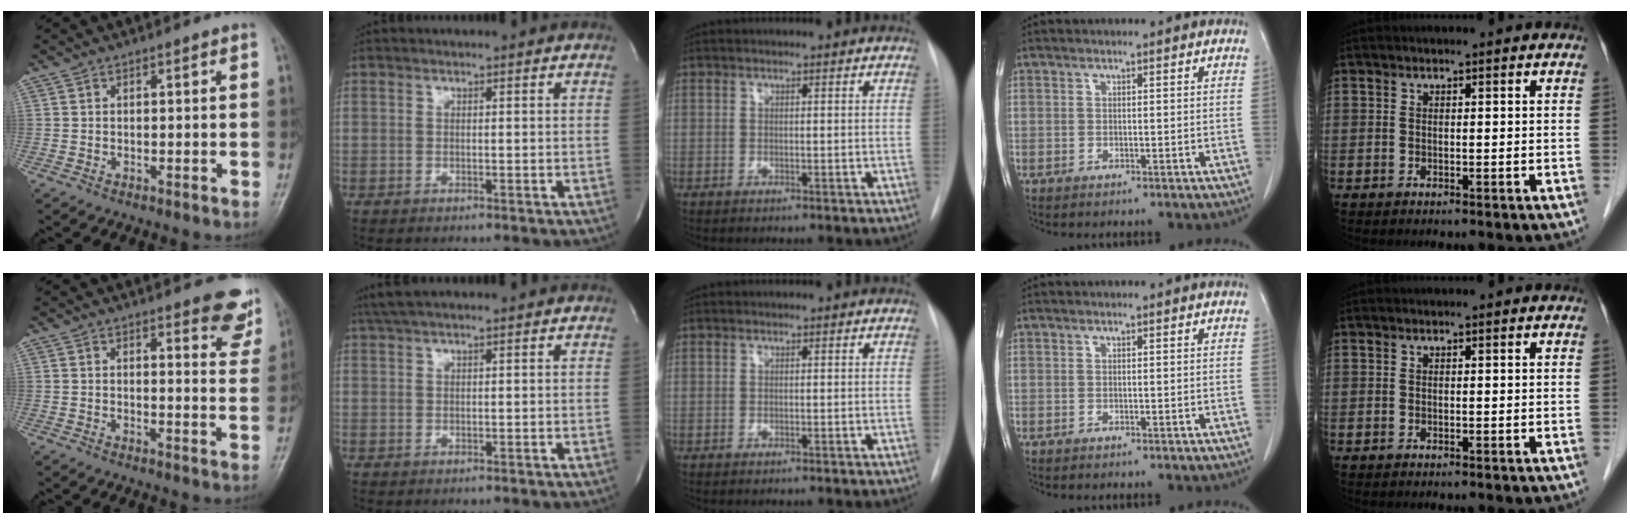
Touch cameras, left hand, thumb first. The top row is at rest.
{"thumb": {"total": 7.9, "force": [6.0, 2.5, 4.4], "torque": [-0.019, -0.037, 0.058]}, "index": {"total": 2.7, "force": [2.1, -0.2, 1.6], "torque": [-0.036, 0.020, 0.045]}, "middle": {"total": 0.6, "force": [0.5, 0.3, 0.0], "torque": [-0.001, -0.001, 0.006]}}